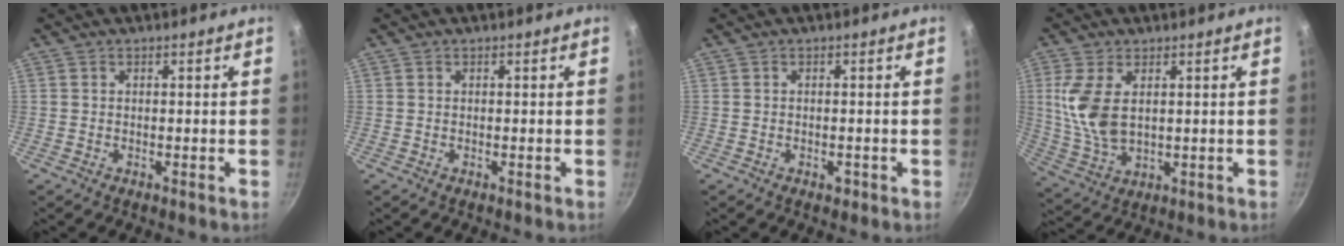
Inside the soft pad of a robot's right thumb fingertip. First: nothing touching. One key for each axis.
{"total": 0.0}
{"total": 1.3, "fx": -0.5, "fy": 0.8, "fz": 0.8, "tx": -0.013, "ty": 0.004, "tz": -0.006}
{"total": 9.8, "fx": 2.2, "fy": 5.5, "fz": 7.8, "tx": -0.162, "ty": -0.013, "tz": 0.058}